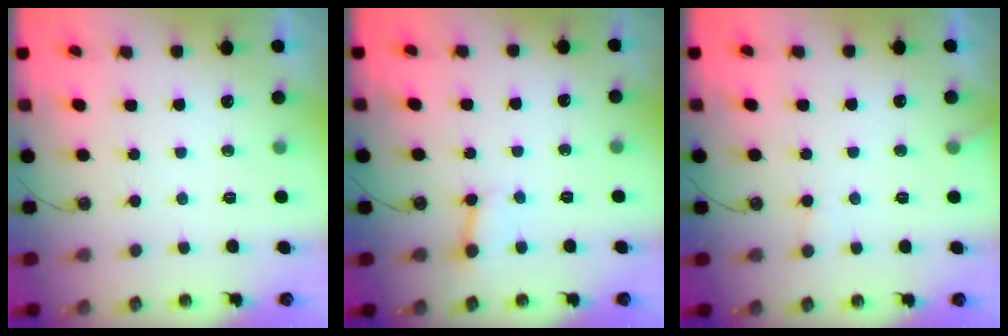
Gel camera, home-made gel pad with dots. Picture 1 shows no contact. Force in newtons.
{"total": 4.5, "press": 4.4, "slide": 0.4}
{"total": 6.7, "press": 6.7, "slide": 0.4}